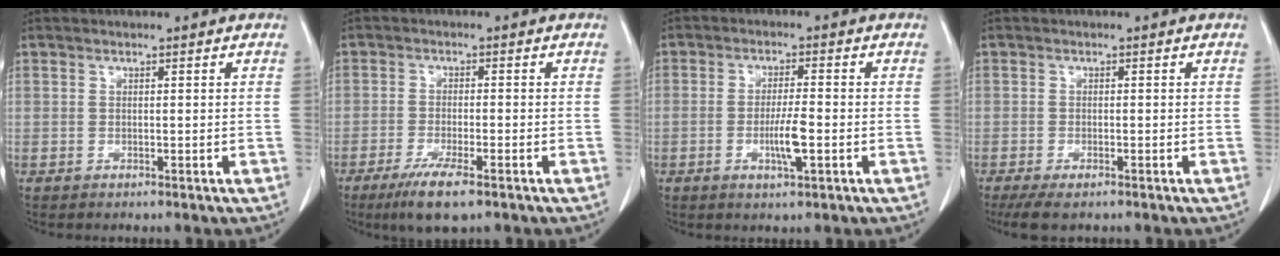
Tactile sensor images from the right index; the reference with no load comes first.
{"total": 6.5, "force": [-4.1, 0.8, 5.0], "torque": [-0.094, -0.016, -0.069]}
{"total": 4.9, "force": [-1.4, 0.5, 4.7], "torque": [-0.088, -0.006, -0.024]}
{"total": 4.4, "force": [-3.3, 1.3, 2.7], "torque": [-0.046, -0.010, -0.049]}